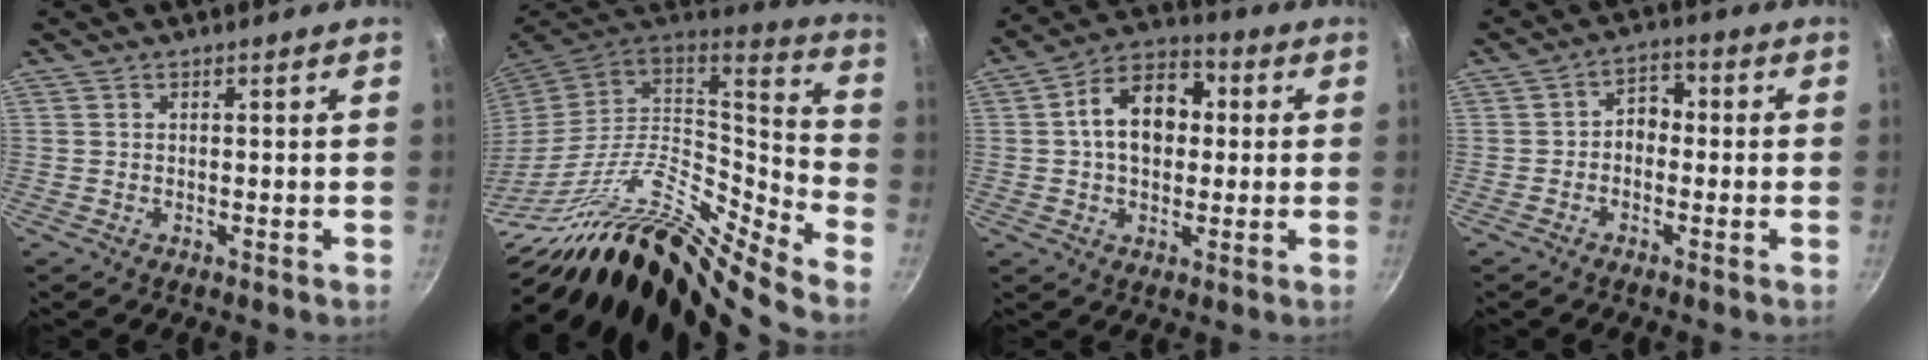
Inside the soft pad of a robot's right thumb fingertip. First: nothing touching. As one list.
[{"total": 28.1, "force": [-15.9, 9.0, 21.4], "torque": [-0.317, 0.053, -0.290]}, {"total": 12.9, "force": [1.4, 9.0, 9.1], "torque": [-0.109, 0.026, 0.006]}, {"total": 4.2, "force": [-0.7, 3.2, 2.6], "torque": [-0.016, 0.021, -0.022]}]